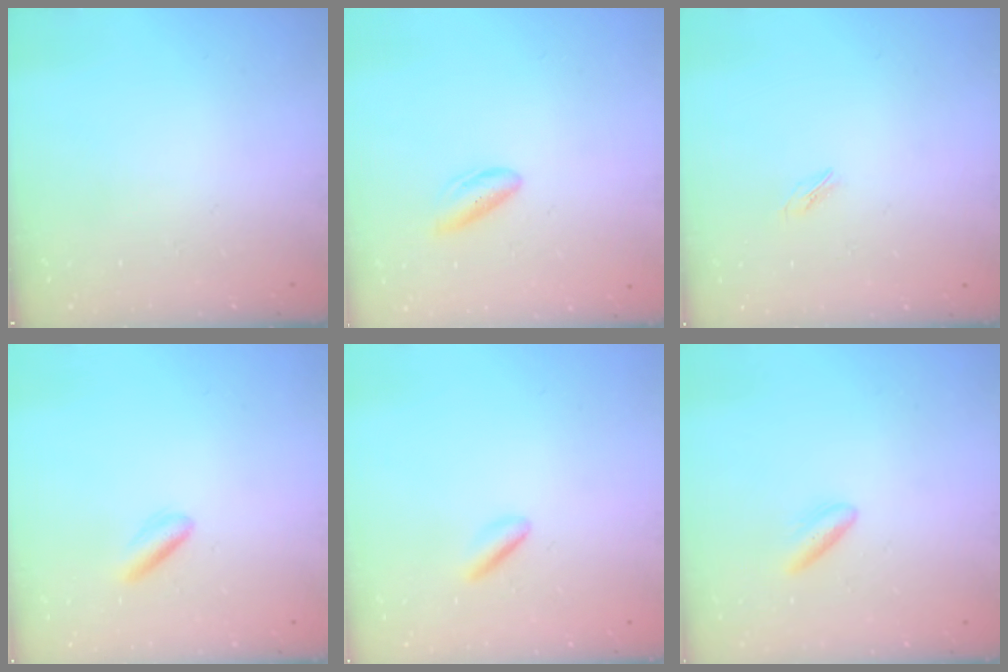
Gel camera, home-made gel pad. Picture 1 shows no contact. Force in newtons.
{"total": 4.8, "press": 4.7, "slide": 1.2}
{"total": 1.7, "press": 1.7, "slide": 0.2}
{"total": 2.8, "press": 2.6, "slide": 0.8}
{"total": 1.8, "press": 1.6, "slide": 0.8}
{"total": 3.1, "press": 2.8, "slide": 1.4}